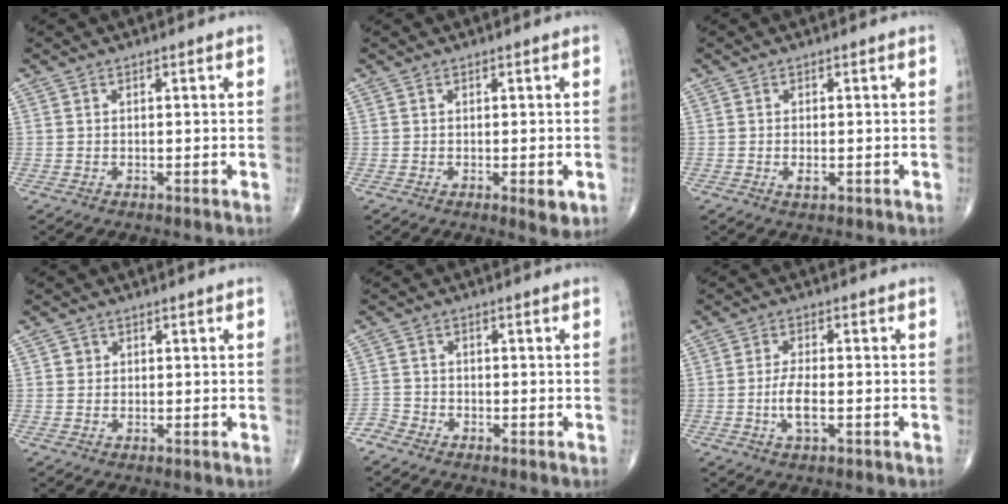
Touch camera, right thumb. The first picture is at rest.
{"total": 2.8, "force": [-0.7, 0.8, 2.6], "torque": [-0.030, -0.007, -0.007]}
{"total": 1.4, "force": [-0.4, 0.6, 1.2], "torque": [-0.021, -0.002, -0.008]}
{"total": 1.3, "force": [0.2, 1.2, 0.2], "torque": [0.005, 0.001, 0.001]}
{"total": 2.4, "force": [-2.2, 1.1, -0.1], "torque": [0.005, 0.002, -0.051]}
{"total": 4.6, "force": [-1.2, 1.6, 4.1], "torque": [-0.083, 0.004, -0.024]}